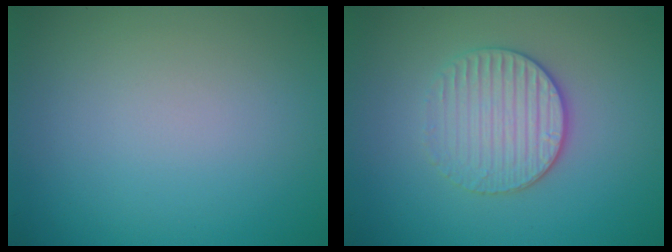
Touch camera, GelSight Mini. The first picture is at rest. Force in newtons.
{"total": 3.2, "press": 2.9, "slide": 1.4}